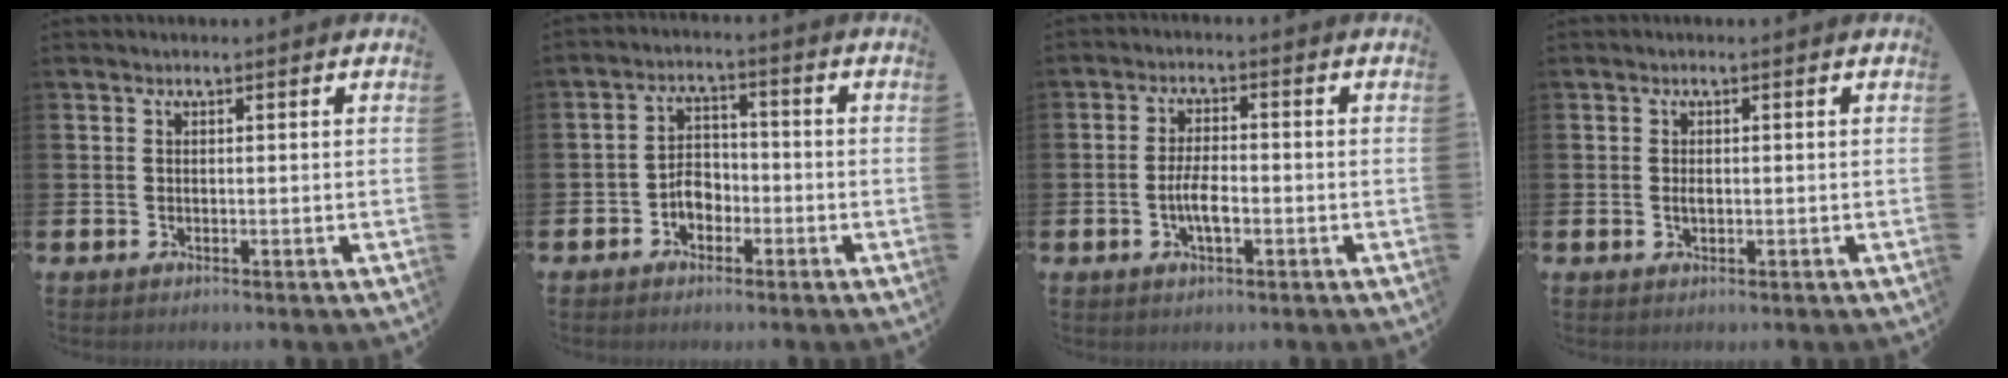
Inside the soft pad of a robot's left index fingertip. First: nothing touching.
{"total": 3.6, "force": [-1.8, 2.5, 1.7], "torque": [-0.030, 0.008, -0.041]}
{"total": 3.9, "force": [-0.9, 1.5, 3.4], "torque": [-0.056, -0.003, -0.022]}
{"total": 1.0, "force": [0.0, 0.5, 0.8], "torque": [-0.012, 0.001, -0.003]}